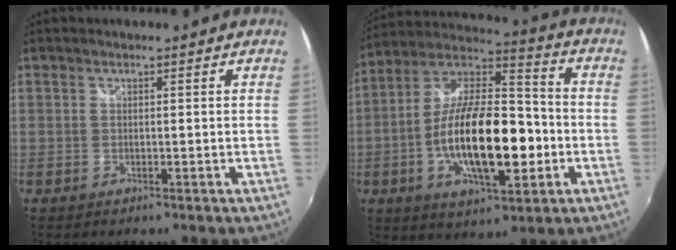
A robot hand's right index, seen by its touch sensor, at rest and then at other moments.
{"total": 21.1, "force": [-4.7, 8.3, 18.8], "torque": [-0.346, 0.006, -0.082]}